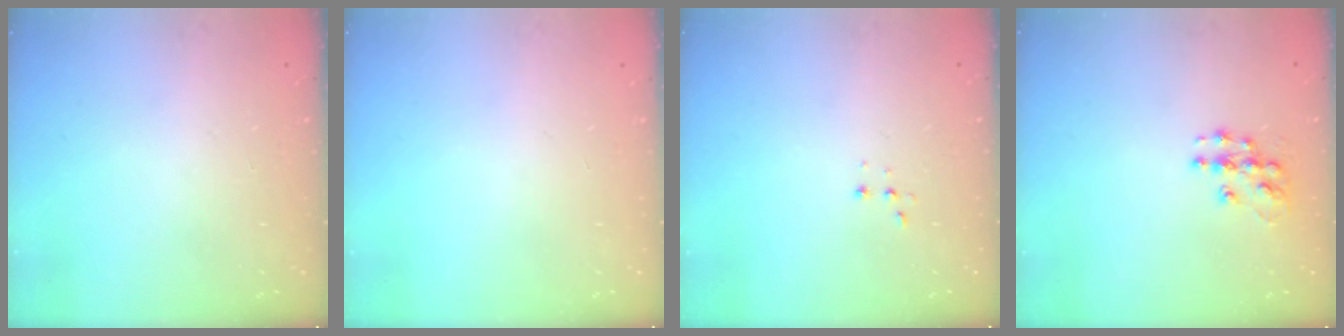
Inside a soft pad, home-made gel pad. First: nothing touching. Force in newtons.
{"total": 0.0}
{"total": 2.7, "press": 2.7, "slide": 0.5}
{"total": 9.2, "press": 9.2, "slide": 0.5}